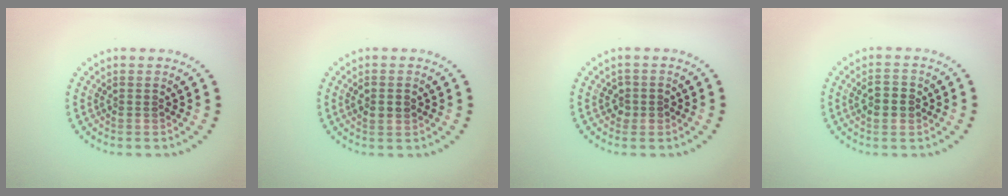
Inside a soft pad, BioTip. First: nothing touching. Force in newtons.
{"total": 1.3, "press": 1.3, "slide": 0.1}
{"total": 1.2, "press": 1.1, "slide": 0.3}
{"total": 2.8, "press": 2.8, "slide": 0.1}